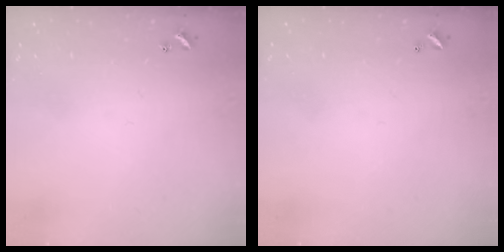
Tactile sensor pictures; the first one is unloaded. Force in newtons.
{"total": 2.8, "press": 2.8, "slide": 0.1}